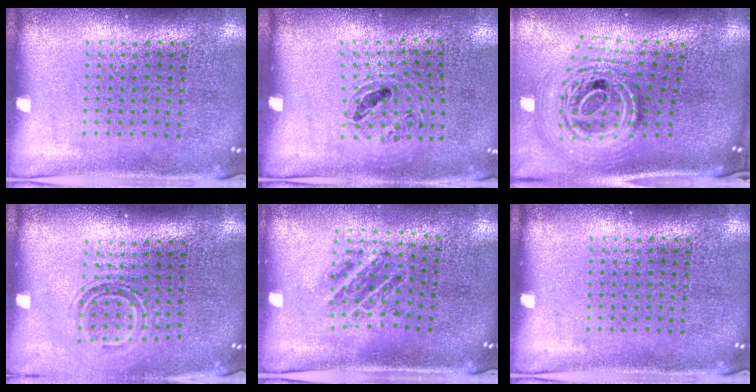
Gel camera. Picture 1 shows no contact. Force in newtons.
{"total": 1.0, "press": 0.8, "slide": 0.5}
{"total": 3.0, "press": 2.1, "slide": 2.2}
{"total": 1.6, "press": 1.1, "slide": 1.2}
{"total": 1.0, "press": 1.0, "slide": 0.1}
{"total": 0.0}